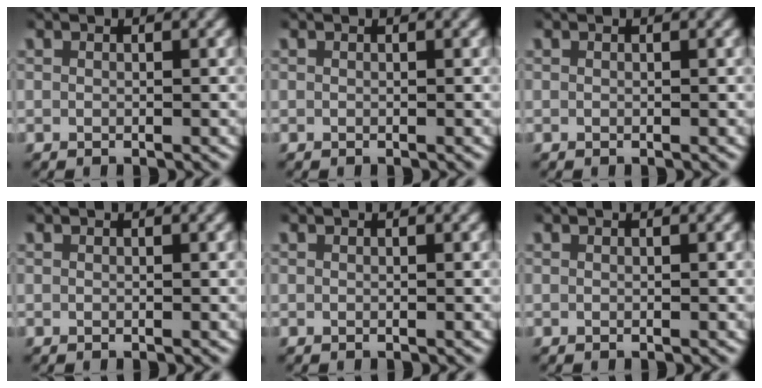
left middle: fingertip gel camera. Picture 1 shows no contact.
{"total": 0.0}
{"total": 0.0}
{"total": 0.0}
{"total": 0.0}
{"total": 0.0}